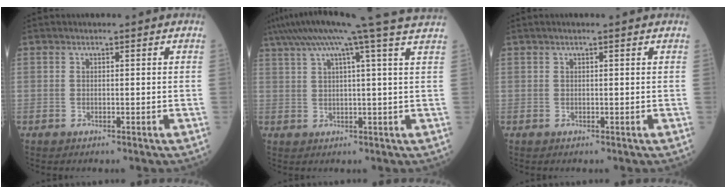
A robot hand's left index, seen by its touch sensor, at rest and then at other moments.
{"total": 16.7, "force": [13.4, -2.5, 9.7], "torque": [-0.171, 0.014, 0.177]}
{"total": 1.3, "force": [1.0, -0.1, 0.8], "torque": [-0.014, 0.014, 0.016]}